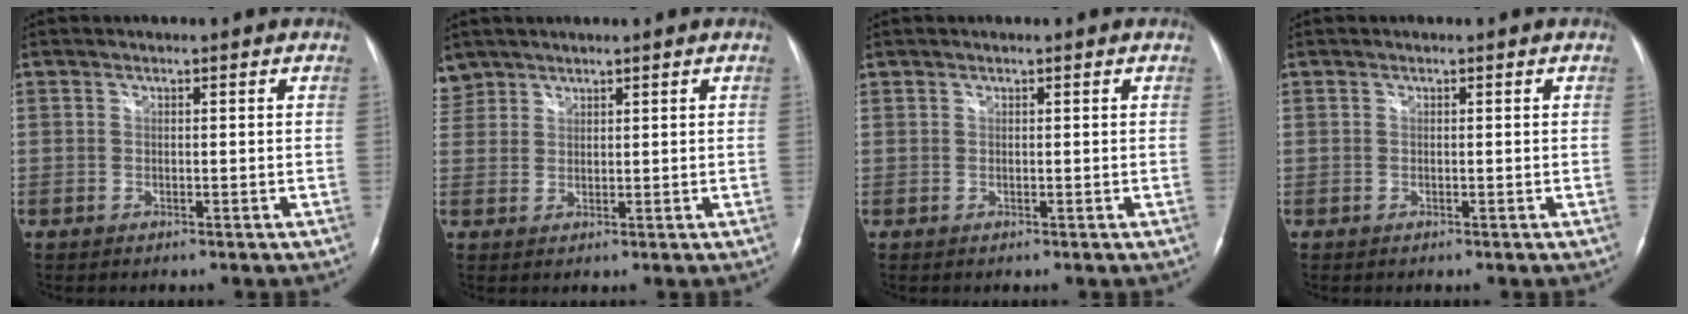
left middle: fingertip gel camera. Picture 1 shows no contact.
{"total": 3.5, "force": [2.9, 1.9, -0.2], "torque": [0.008, 0.010, 0.061]}
{"total": 0.0}
{"total": 0.0}